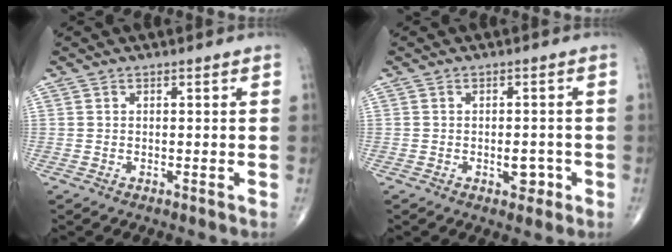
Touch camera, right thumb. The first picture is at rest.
{"total": 3.1, "force": [-1.1, 1.8, 2.3], "torque": [-0.016, 0.004, -0.011]}